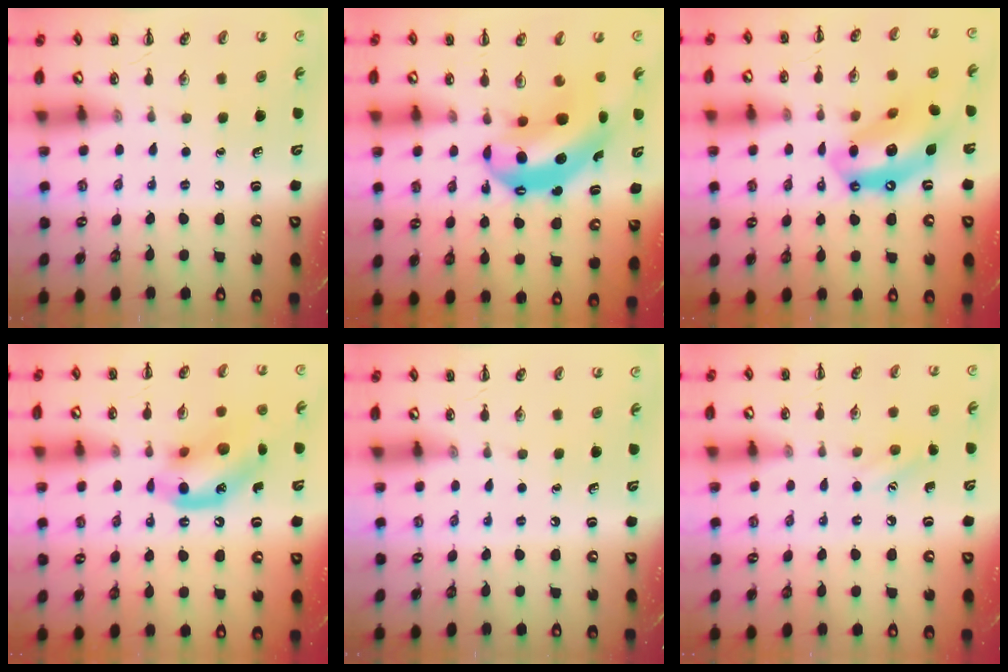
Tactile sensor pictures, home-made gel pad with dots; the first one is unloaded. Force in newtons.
{"total": 11.1, "press": 10.8, "slide": 2.6}
{"total": 15.0, "press": 14.5, "slide": 4.1}
{"total": 13.3, "press": 12.9, "slide": 3.1}
{"total": 0.0}
{"total": 7.3, "press": 7.1, "slide": 1.8}